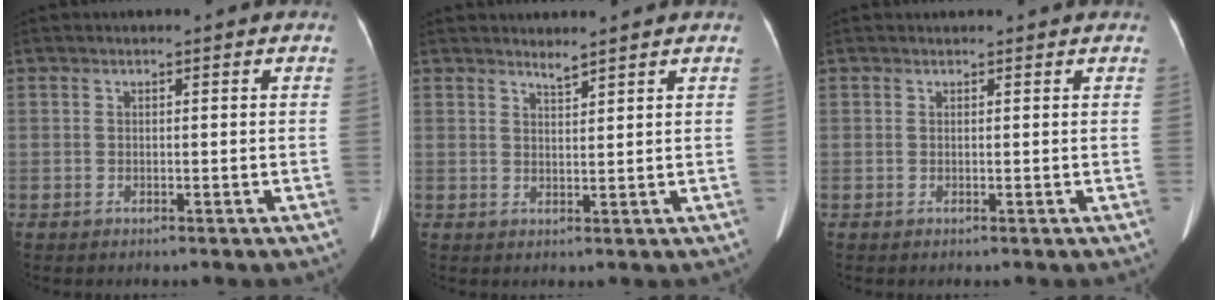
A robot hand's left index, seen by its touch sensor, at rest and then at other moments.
{"total": 1.8, "force": [1.8, -0.2, 0.3], "torque": [-0.009, -0.001, 0.034]}
{"total": 2.5, "force": [2.4, 0.3, 0.3], "torque": [-0.011, 0.018, 0.030]}